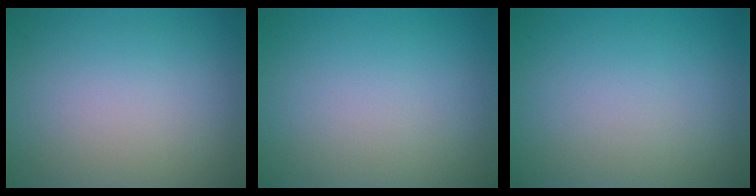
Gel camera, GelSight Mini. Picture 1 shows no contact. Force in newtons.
{"total": 0.0}
{"total": 0.0}